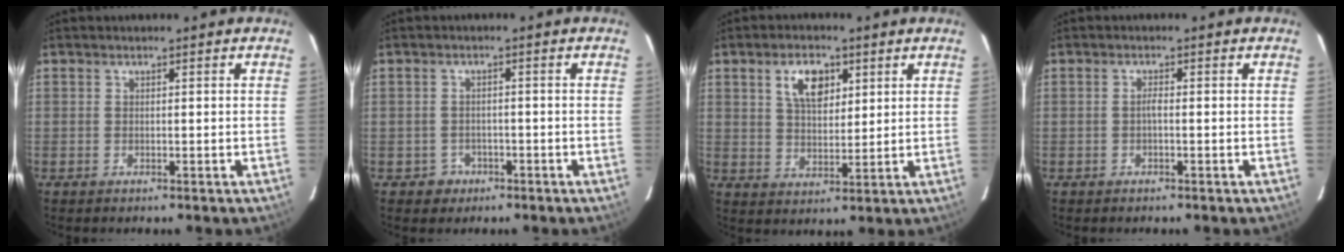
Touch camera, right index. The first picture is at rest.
{"total": 3.2, "force": [-1.5, 2.8, 0.2], "torque": [-0.012, 0.008, -0.020]}
{"total": 7.3, "force": [3.4, 3.9, 5.2], "torque": [-0.090, 0.011, 0.063]}
{"total": 0.9, "force": [-0.3, 0.1, 0.8], "torque": [-0.016, 0.005, -0.008]}